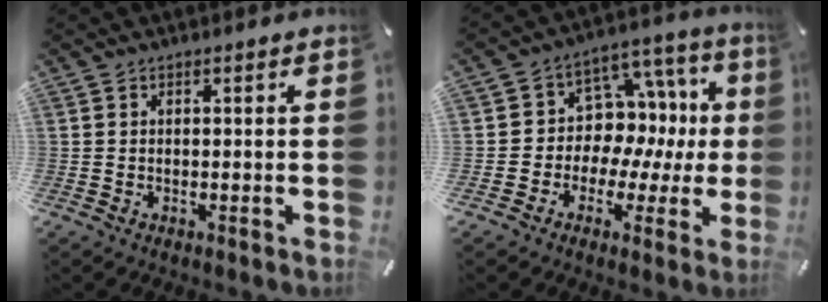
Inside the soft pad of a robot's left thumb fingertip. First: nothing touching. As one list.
[{"total": 10.0, "force": [1.1, 9.3, 3.7], "torque": [-0.055, -0.033, 0.028]}]